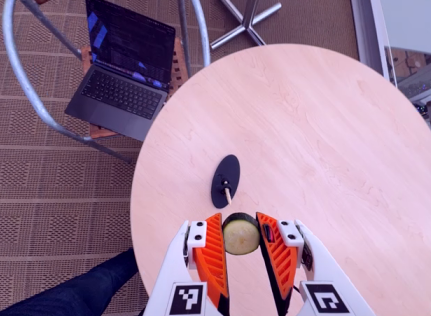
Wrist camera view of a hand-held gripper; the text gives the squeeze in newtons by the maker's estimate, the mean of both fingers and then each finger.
{"total": 7.3, "left": 7.1, "right": 7.6}